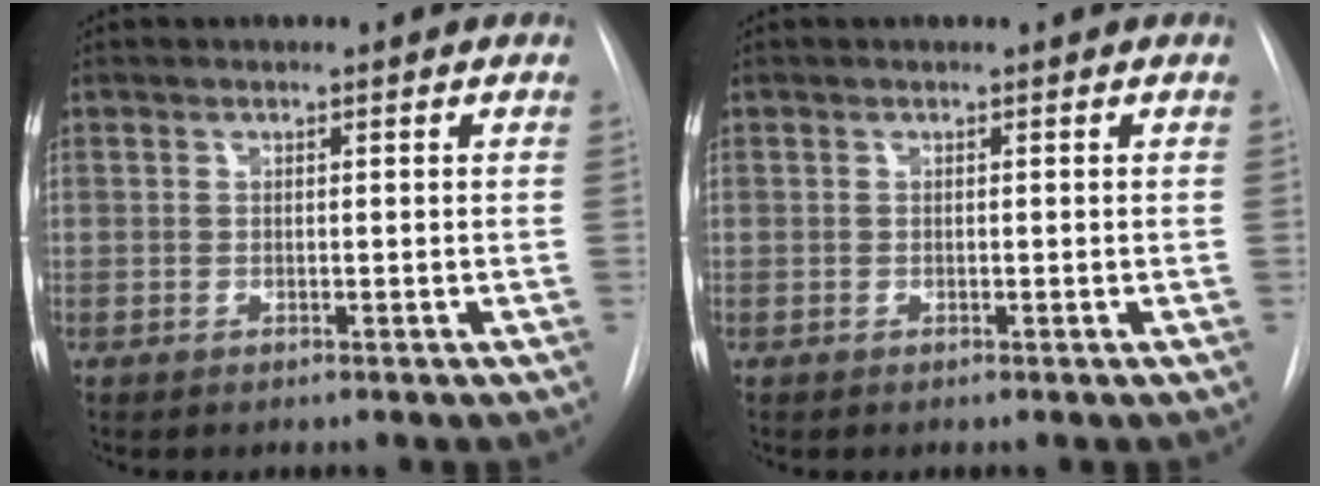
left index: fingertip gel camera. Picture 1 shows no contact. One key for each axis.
{"total": 0.0}